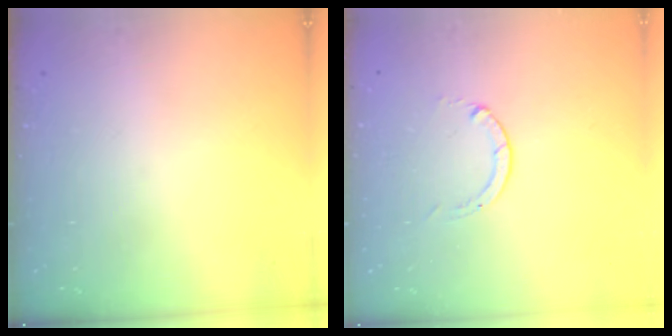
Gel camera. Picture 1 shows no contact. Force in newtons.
{"total": 0.0}